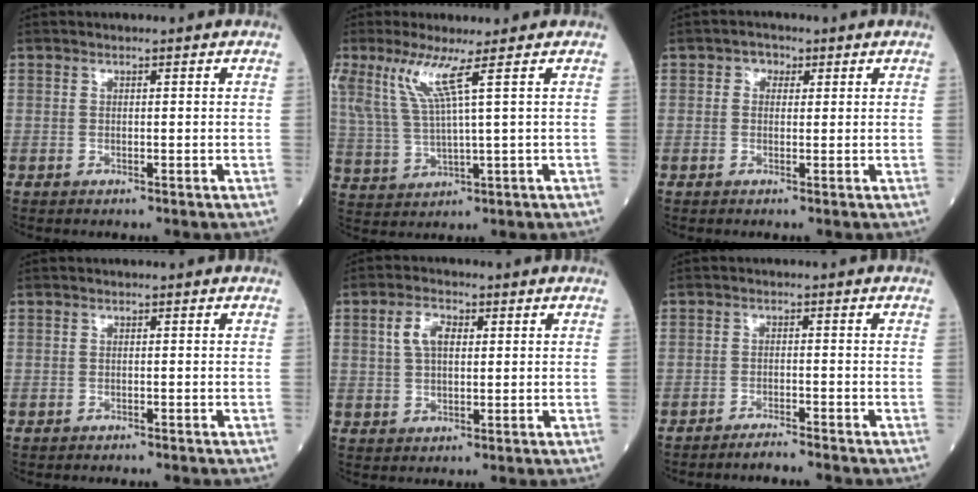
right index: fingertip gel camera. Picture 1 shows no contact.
{"total": 7.8, "force": [4.2, -0.7, 6.6], "torque": [-0.149, 0.005, 0.095]}
{"total": 1.6, "force": [0.4, 1.4, 0.7], "torque": [-0.009, 0.008, 0.000]}
{"total": 1.0, "force": [-1.0, 0.2, 0.4], "torque": [-0.010, -0.002, -0.013]}
{"total": 4.7, "force": [1.5, 2.4, 3.7], "torque": [-0.076, 0.013, 0.029]}
{"total": 2.5, "force": [-2.4, -0.3, 0.4], "torque": [-0.008, -0.007, -0.041]}